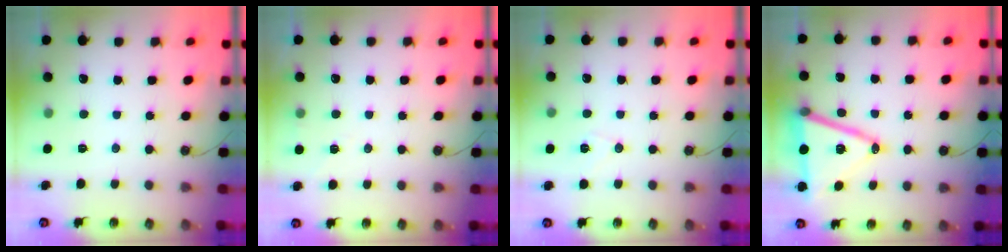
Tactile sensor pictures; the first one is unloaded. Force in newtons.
{"total": 3.9, "press": 3.4, "slide": 1.9}
{"total": 6.1, "press": 4.9, "slide": 3.6}
{"total": 16.7, "press": 16.2, "slide": 3.9}